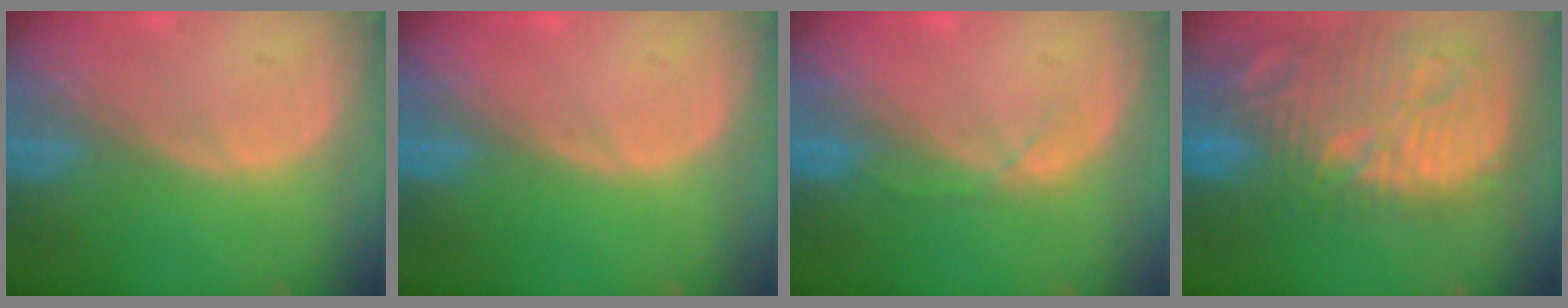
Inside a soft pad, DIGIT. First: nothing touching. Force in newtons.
{"total": 0.0}
{"total": 1.4, "press": 1.3, "slide": 0.3}
{"total": 15.0, "press": 13.0, "slide": 7.4}